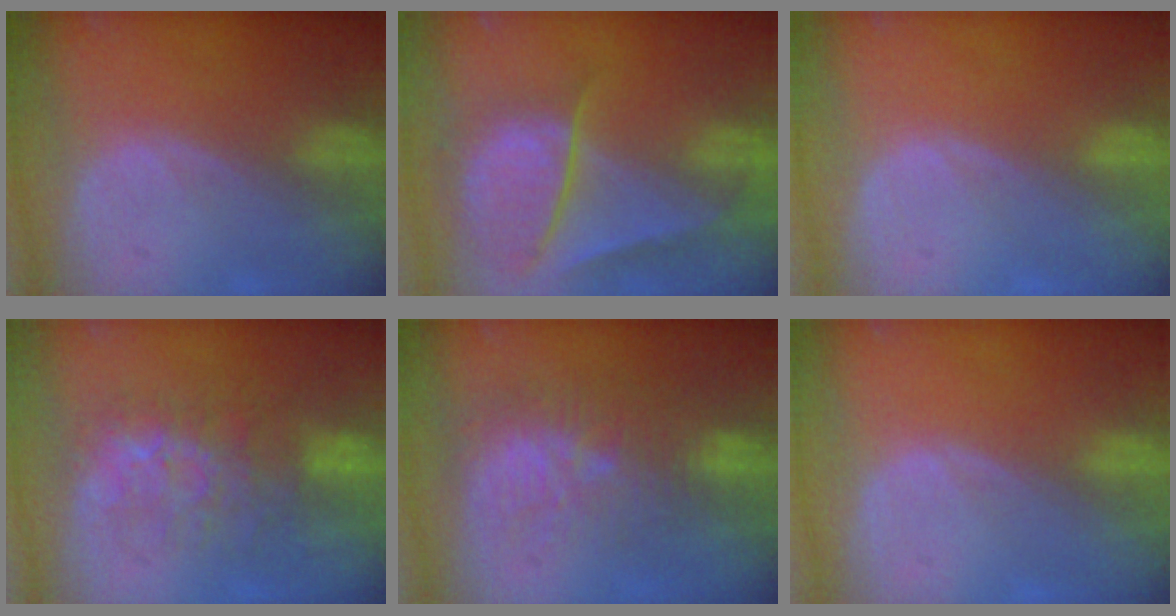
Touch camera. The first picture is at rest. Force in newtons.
{"total": 9.4, "press": 7.9, "slide": 5.1}
{"total": 0.0}
{"total": 8.0, "press": 7.8, "slide": 1.8}
{"total": 9.9, "press": 8.9, "slide": 4.3}
{"total": 0.0}